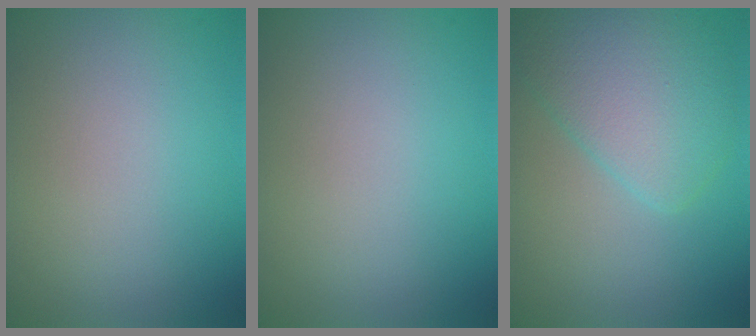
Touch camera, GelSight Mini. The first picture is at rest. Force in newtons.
{"total": 0.0}
{"total": 5.3, "press": 5.3, "slide": 0.2}